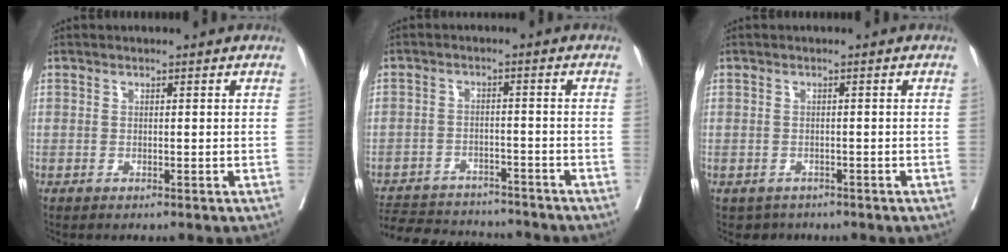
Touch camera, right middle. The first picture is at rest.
{"total": 13.8, "force": [-12.8, 3.7, 3.6], "torque": [-0.068, 0.007, -0.180]}
{"total": 2.4, "force": [-1.7, 1.6, 0.1], "torque": [-0.005, 0.003, -0.027]}